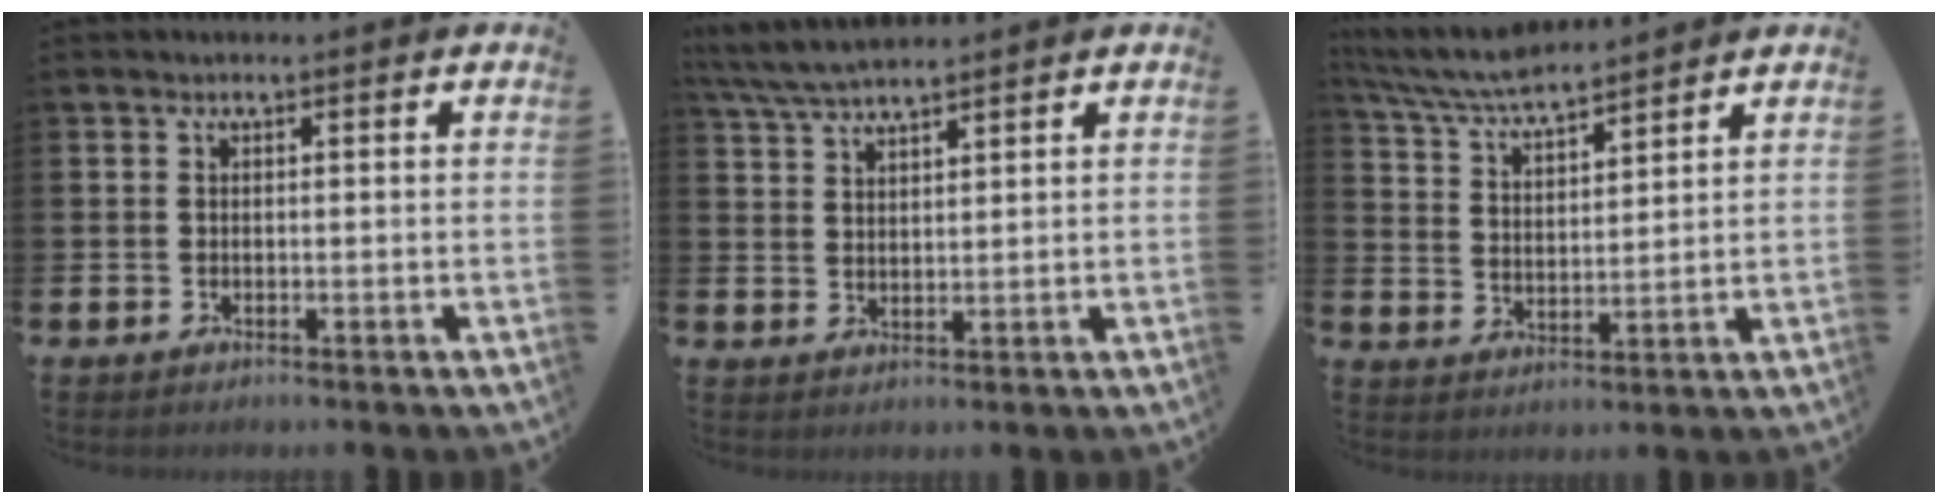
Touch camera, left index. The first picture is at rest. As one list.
[{"total": 5.1, "force": [4.8, 0.6, 1.6], "torque": [-0.050, -0.014, 0.089]}, {"total": 6.7, "force": [6.4, 0.6, 1.8], "torque": [-0.063, -0.030, 0.116]}]